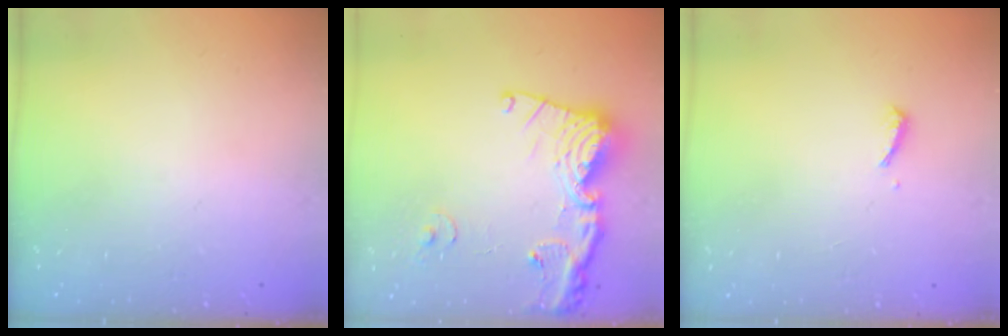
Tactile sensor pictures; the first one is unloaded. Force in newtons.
{"total": 17.6, "press": 17.5, "slide": 2.0}
{"total": 7.1, "press": 7.0, "slide": 0.8}